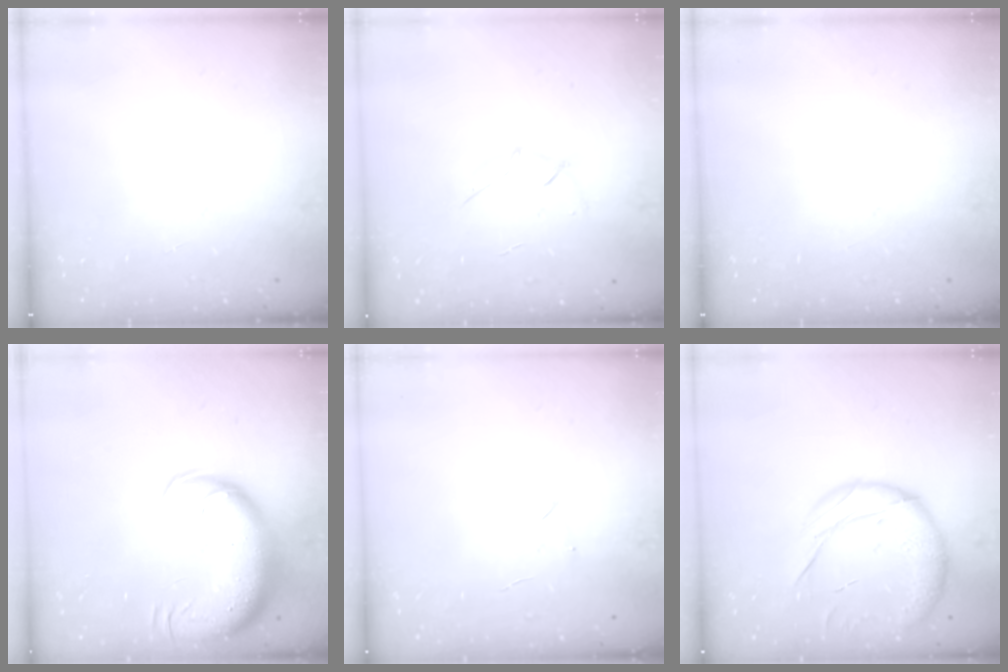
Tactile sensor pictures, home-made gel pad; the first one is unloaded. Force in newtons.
{"total": 5.4, "press": 5.3, "slide": 1.0}
{"total": 0.0}
{"total": 16.2, "press": 15.7, "slide": 3.9}
{"total": 4.3, "press": 4.1, "slide": 1.1}
{"total": 18.1, "press": 17.9, "slide": 2.8}